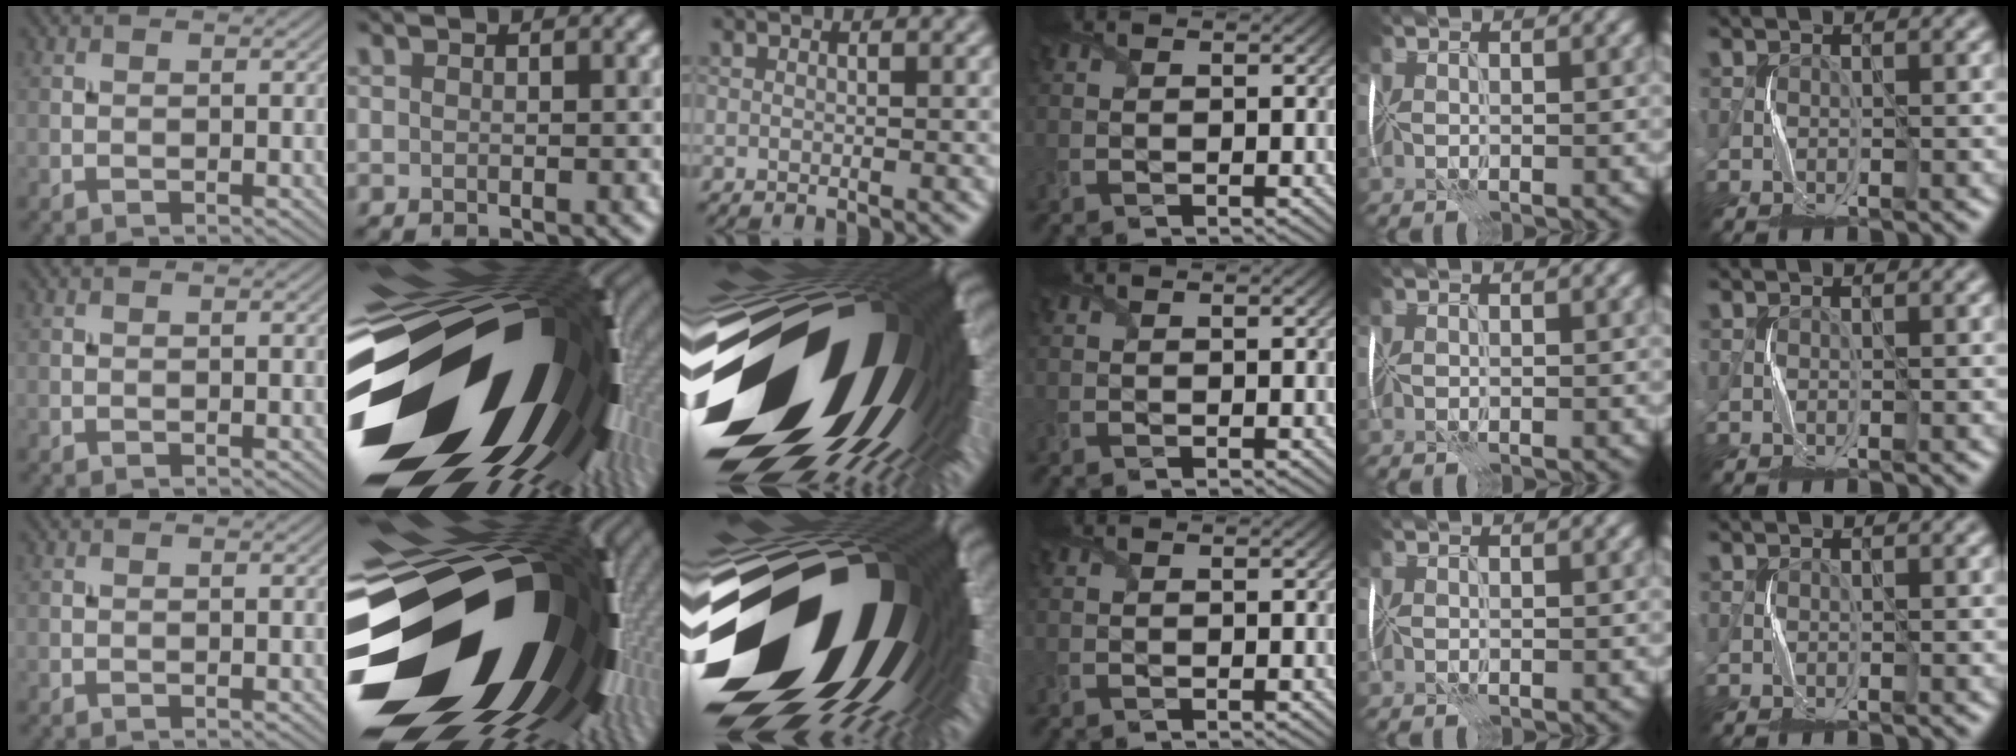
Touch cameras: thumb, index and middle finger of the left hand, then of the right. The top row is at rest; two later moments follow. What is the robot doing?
{"motion": "fold", "object": "shipping label"}